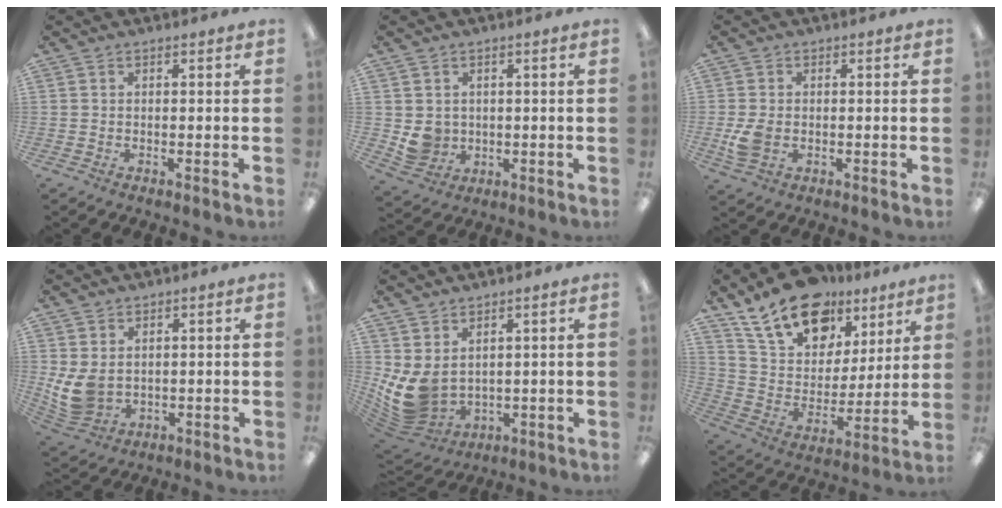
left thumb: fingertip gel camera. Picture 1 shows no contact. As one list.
[{"total": 5.1, "force": [1.0, 4.8, 1.4], "torque": [-0.028, 0.000, 0.021]}, {"total": 5.3, "force": [-1.1, 3.8, 3.5], "torque": [-0.076, -0.003, -0.023]}, {"total": 7.9, "force": [1.6, 5.9, 5.0], "torque": [-0.115, -0.009, 0.035]}, {"total": 9.7, "force": [1.9, 7.1, 6.2], "torque": [-0.151, -0.027, 0.042]}, {"total": 19.1, "force": [13.0, 11.3, 8.3], "torque": [-0.148, -0.074, 0.237]}]